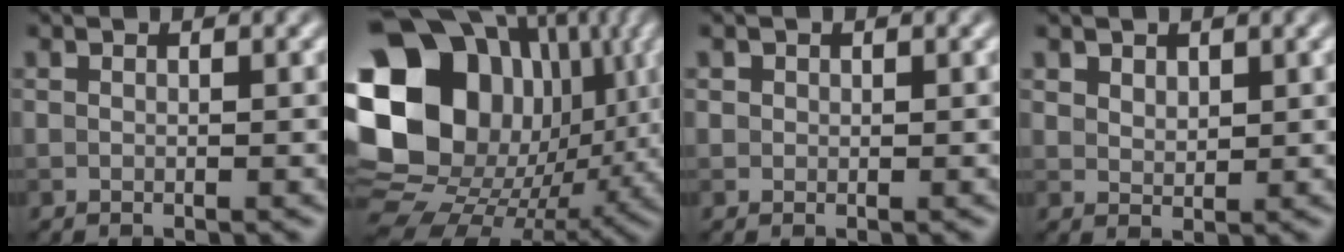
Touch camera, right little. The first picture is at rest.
{"total": 21.1, "force": [3.9, 17.4, 11.2], "torque": [-0.228, 0.002, 0.070]}
{"total": 0.7, "force": [0.3, 0.6, 0.1], "torque": [0.005, -0.003, 0.002]}
{"total": 1.6, "force": [1.2, 0.9, 0.5], "torque": [-0.013, -0.006, 0.025]}